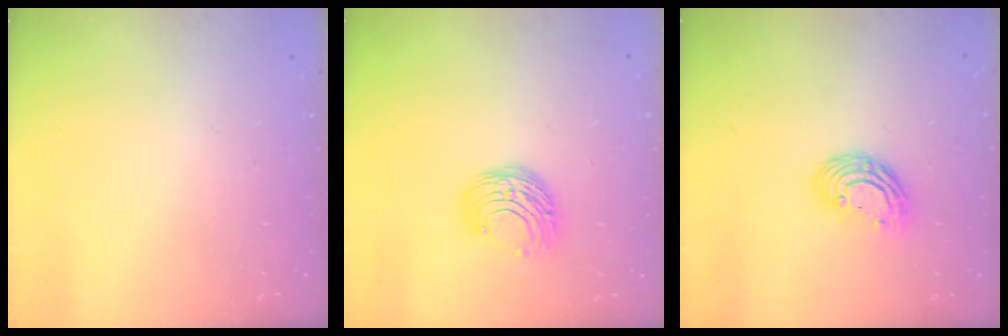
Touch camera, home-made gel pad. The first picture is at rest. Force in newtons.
{"total": 9.5, "press": 9.5, "slide": 0.6}
{"total": 9.8, "press": 9.8, "slide": 0.6}